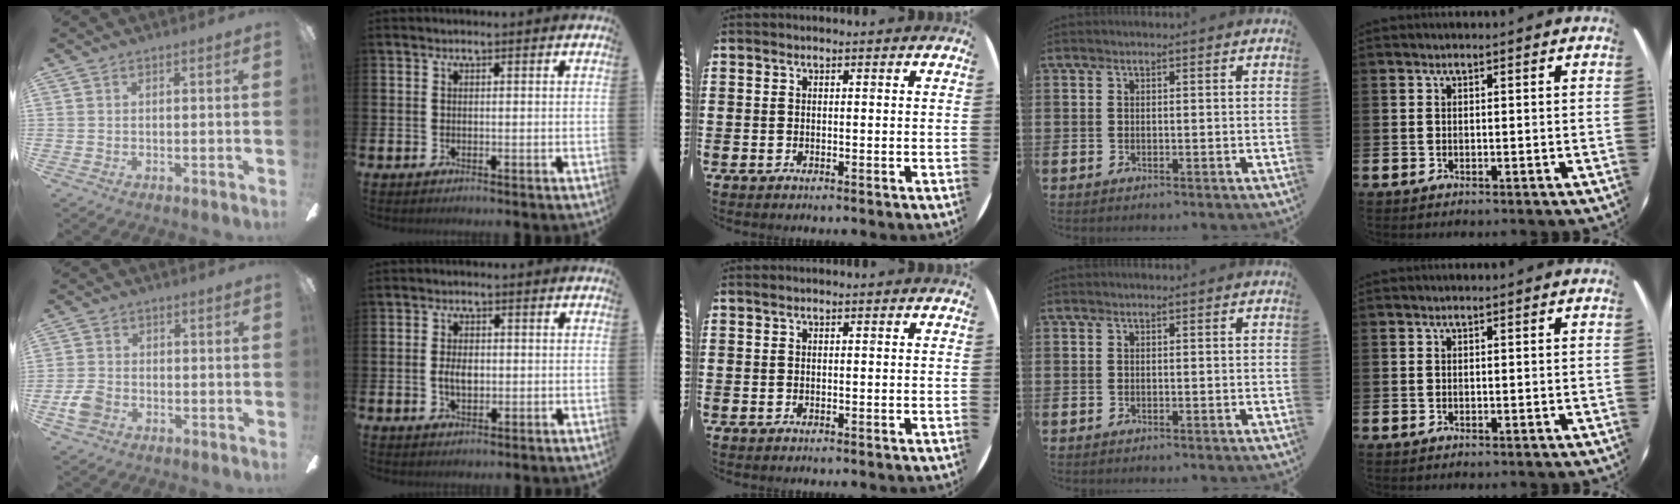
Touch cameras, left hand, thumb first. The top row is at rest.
{"thumb": {"total": 5.1, "force": [-2.2, 3.6, 2.7], "torque": [-0.061, 0.011, -0.042]}, "index": {"total": 2.9, "force": [-0.2, 1.8, 2.3], "torque": [-0.037, 0.003, -0.007]}}